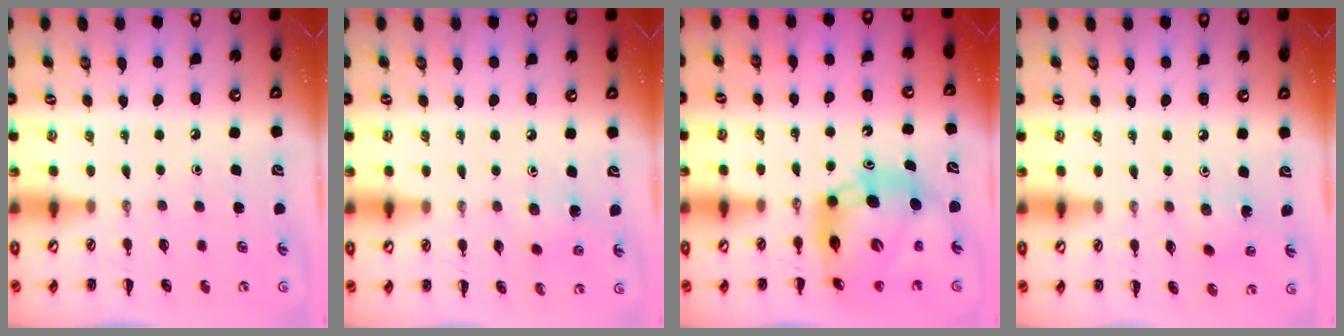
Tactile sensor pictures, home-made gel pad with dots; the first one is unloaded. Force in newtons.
{"total": 3.7, "press": 3.5, "slide": 1.0}
{"total": 13.6, "press": 13.0, "slide": 4.0}
{"total": 3.7, "press": 3.6, "slide": 1.1}